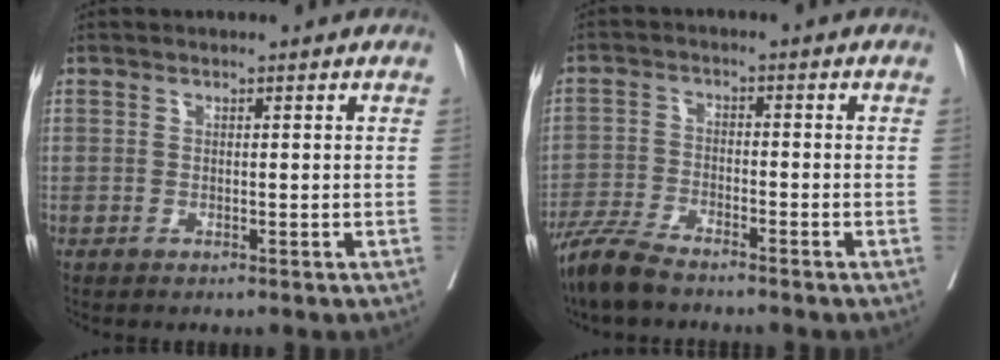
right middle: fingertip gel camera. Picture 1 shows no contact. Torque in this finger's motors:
{"motor_torque": [0.87, -0.96, 0.11, 0.03]}